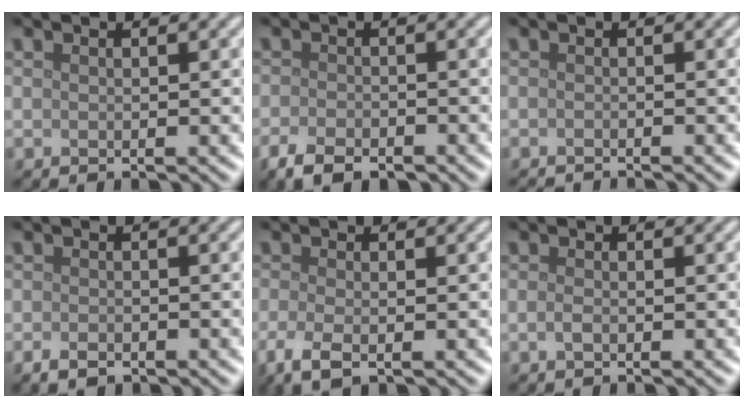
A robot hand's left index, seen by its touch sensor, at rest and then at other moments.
{"total": 3.1, "force": [-2.2, 1.3, 1.8], "torque": [-0.030, -0.004, -0.047]}
{"total": 1.7, "force": [-1.6, 0.2, 0.6], "torque": [-0.001, -0.006, -0.026]}
{"total": 1.3, "force": [-0.8, 0.7, 0.8], "torque": [-0.016, -0.003, -0.016]}
{"total": 3.0, "force": [-1.3, 1.1, 2.5], "torque": [-0.059, -0.009, -0.032]}
{"total": 0.7, "force": [-0.3, 0.3, 0.6], "torque": [-0.015, -0.002, -0.007]}